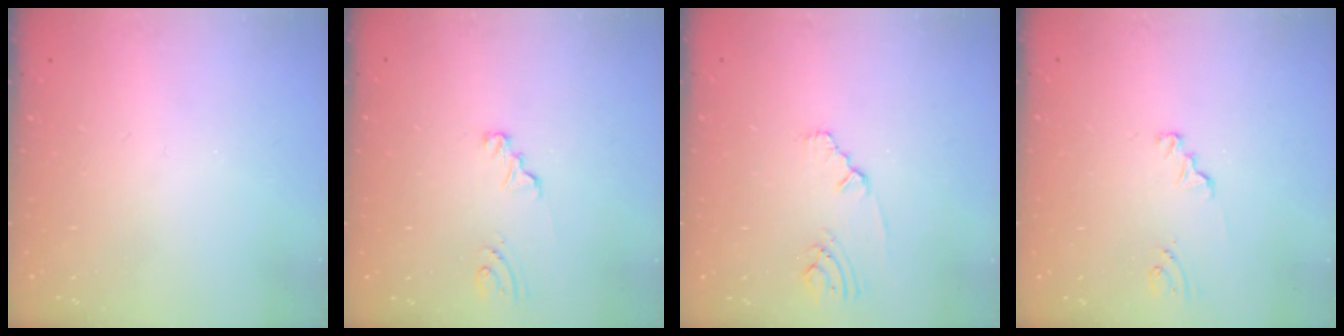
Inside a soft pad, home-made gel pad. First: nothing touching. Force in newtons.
{"total": 2.1, "press": 2.1, "slide": 0.2}
{"total": 2.7, "press": 2.7, "slide": 0.5}
{"total": 1.4, "press": 1.4, "slide": 0.1}